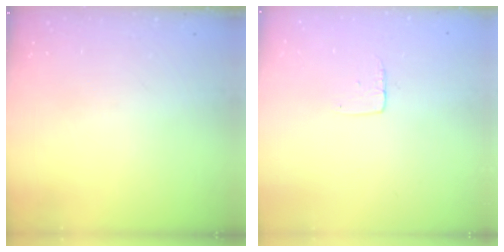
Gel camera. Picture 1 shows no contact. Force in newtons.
{"total": 3.6, "press": 3.6, "slide": 0.3}